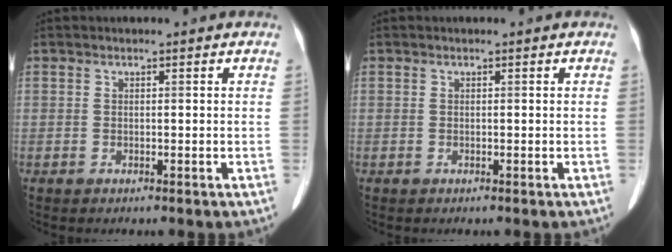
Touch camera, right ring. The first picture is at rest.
{"total": 0.0}